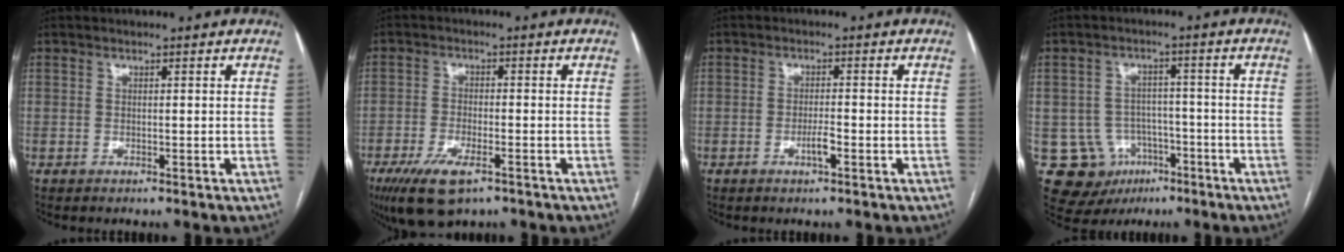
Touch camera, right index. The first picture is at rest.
{"total": 8.3, "force": [-4.9, 2.8, 6.1], "torque": [-0.115, -0.015, -0.079]}
{"total": 2.4, "force": [-1.1, 0.3, 2.2], "torque": [-0.040, 0.000, -0.019]}
{"total": 10.0, "force": [-4.0, 8.8, 2.6], "torque": [-0.048, 0.018, -0.044]}